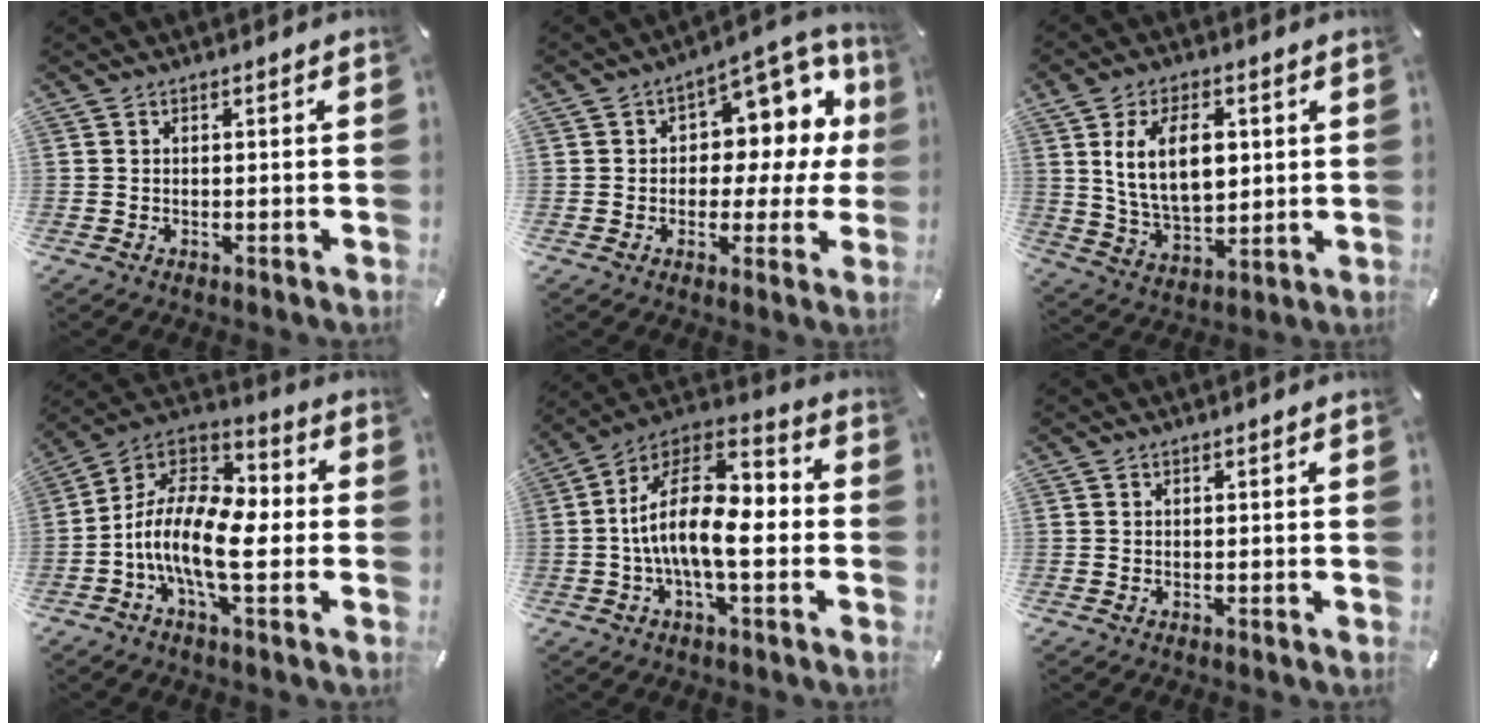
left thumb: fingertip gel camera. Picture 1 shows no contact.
{"total": 11.5, "force": [3.9, 7.4, 7.9], "torque": [-0.097, -0.037, 0.068]}
{"total": 13.3, "force": [3.4, 8.1, 10.0], "torque": [-0.193, 0.003, 0.060]}
{"total": 14.5, "force": [-5.1, 6.3, 12.0], "torque": [-0.262, -0.004, -0.098]}
{"total": 15.8, "force": [-2.5, 7.4, 13.8], "torque": [-0.269, 0.005, -0.047]}
{"total": 0.0}